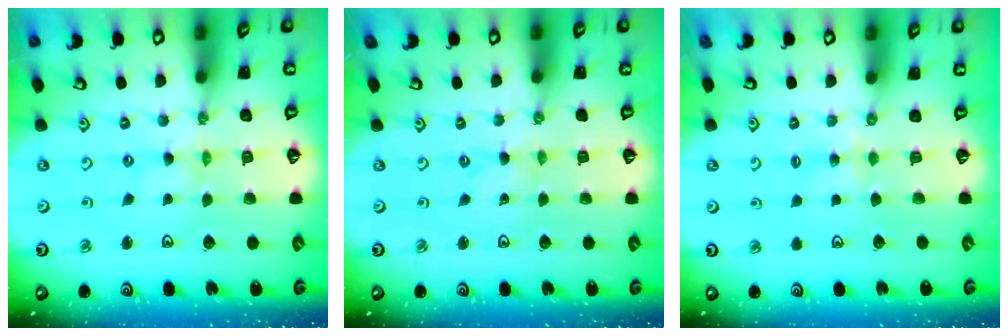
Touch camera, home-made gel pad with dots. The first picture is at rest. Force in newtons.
{"total": 0.0}
{"total": 3.0, "press": 3.0, "slide": 0.5}